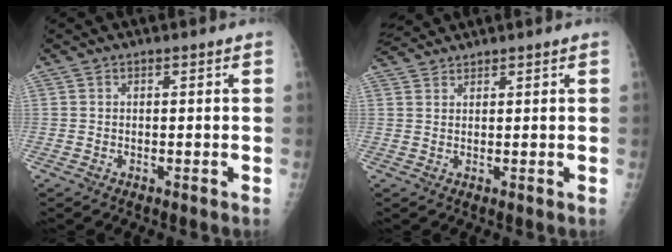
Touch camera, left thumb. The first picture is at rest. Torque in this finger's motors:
{"motor_torque": [0.76, -0.41, 1.54, -1.23, 0.15]}